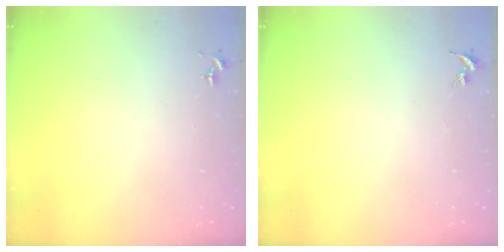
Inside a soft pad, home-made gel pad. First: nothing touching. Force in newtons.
{"total": 0.0}